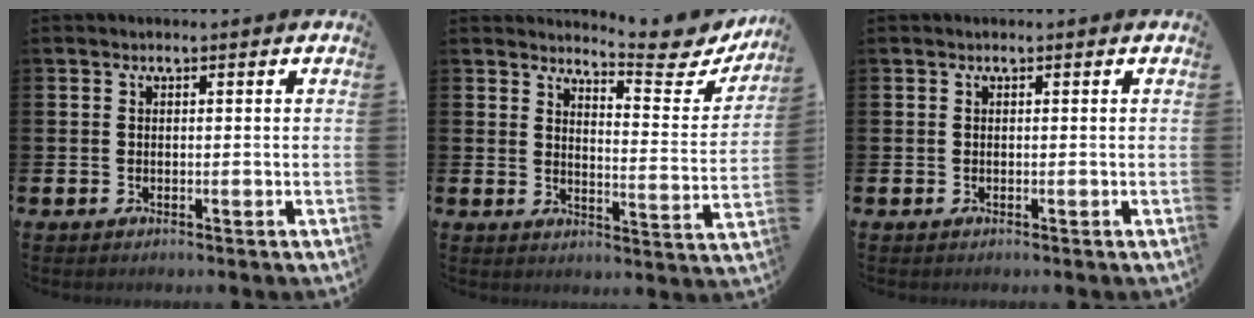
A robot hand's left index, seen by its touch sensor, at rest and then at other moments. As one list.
[{"total": 6.1, "force": [5.7, 0.6, 2.1], "torque": [-0.031, -0.051, 0.089]}, {"total": 0.0}]